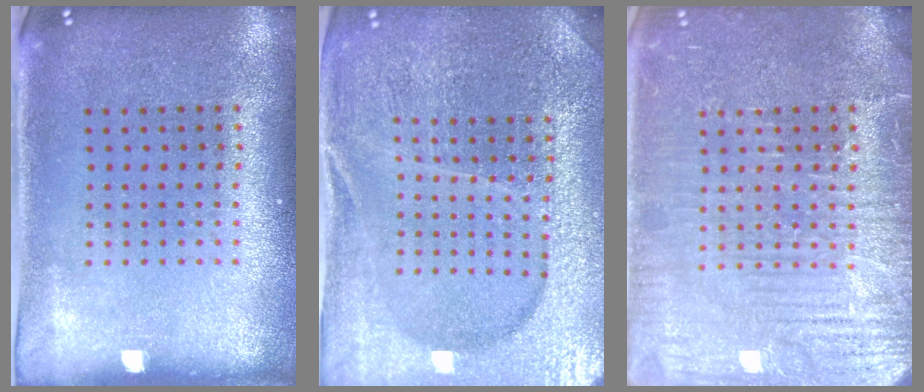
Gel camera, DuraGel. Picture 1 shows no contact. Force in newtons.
{"total": 4.9, "press": 4.5, "slide": 1.8}
{"total": 6.0, "press": 6.0, "slide": 0.7}